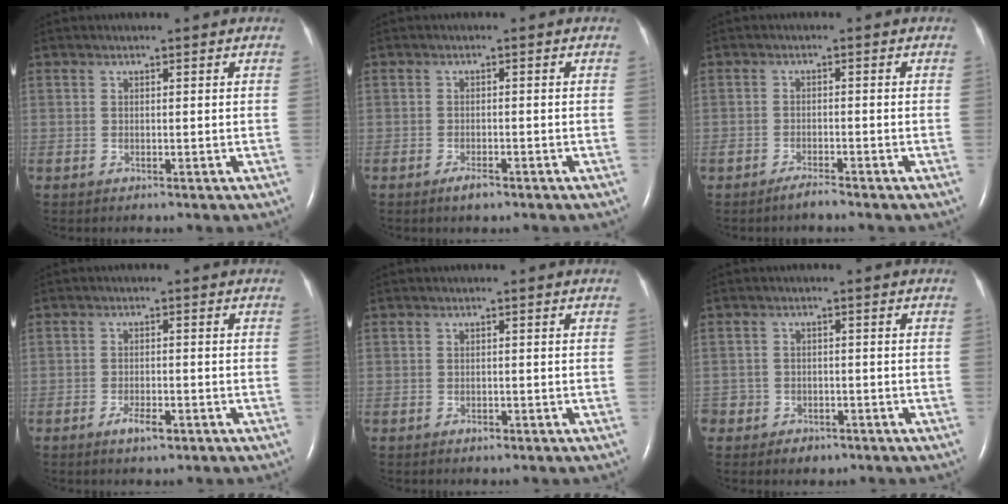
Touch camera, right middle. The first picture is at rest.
{"total": 1.9, "force": [-1.4, 0.6, 1.2], "torque": [-0.029, -0.002, -0.023]}
{"total": 1.9, "force": [-1.7, 0.0, 0.7], "torque": [-0.019, -0.003, -0.032]}
{"total": 3.6, "force": [-2.1, 2.2, 2.0], "torque": [-0.031, 0.003, -0.025]}
{"total": 0.8, "force": [-0.6, 0.4, 0.4], "torque": [-0.009, 0.001, -0.007]}
{"total": 4.0, "force": [-2.5, 3.1, 0.6], "torque": [-0.005, 0.011, -0.035]}